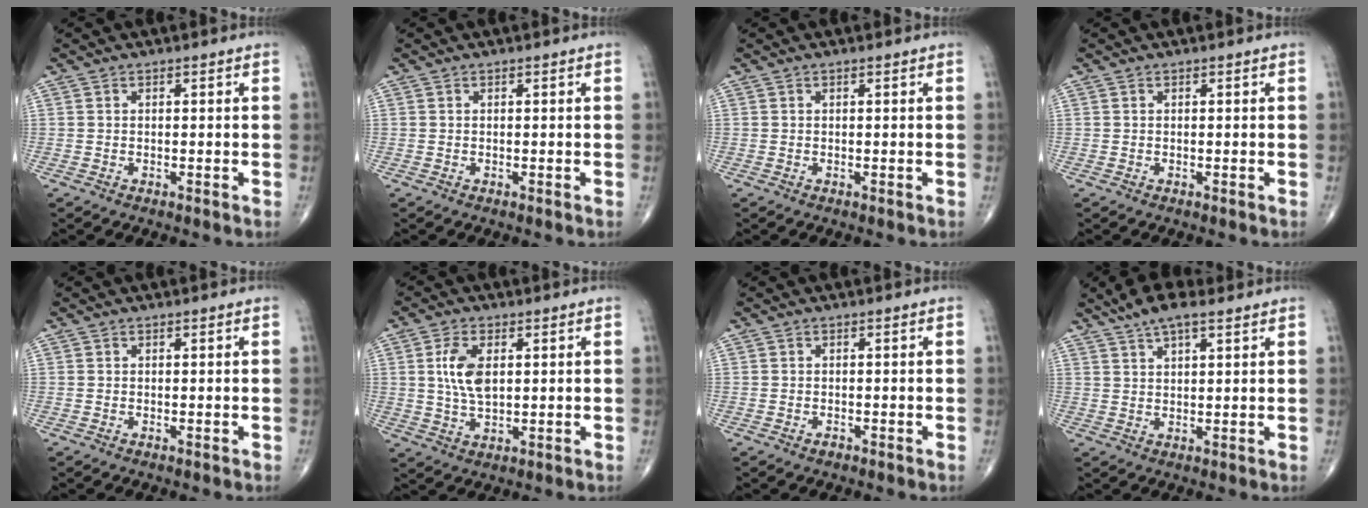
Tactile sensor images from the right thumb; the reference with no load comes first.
{"total": 0.0}
{"total": 0.0}
{"total": 0.0}
{"total": 0.0}
{"total": 7.3, "force": [1.5, 3.8, 6.0], "torque": [-0.118, -0.006, 0.031]}
{"total": 0.6, "force": [-0.5, 0.3, 0.2], "torque": [-0.002, 0.002, -0.008]}
{"total": 6.7, "force": [4.7, 2.0, 4.3], "torque": [-0.075, -0.002, 0.084]}